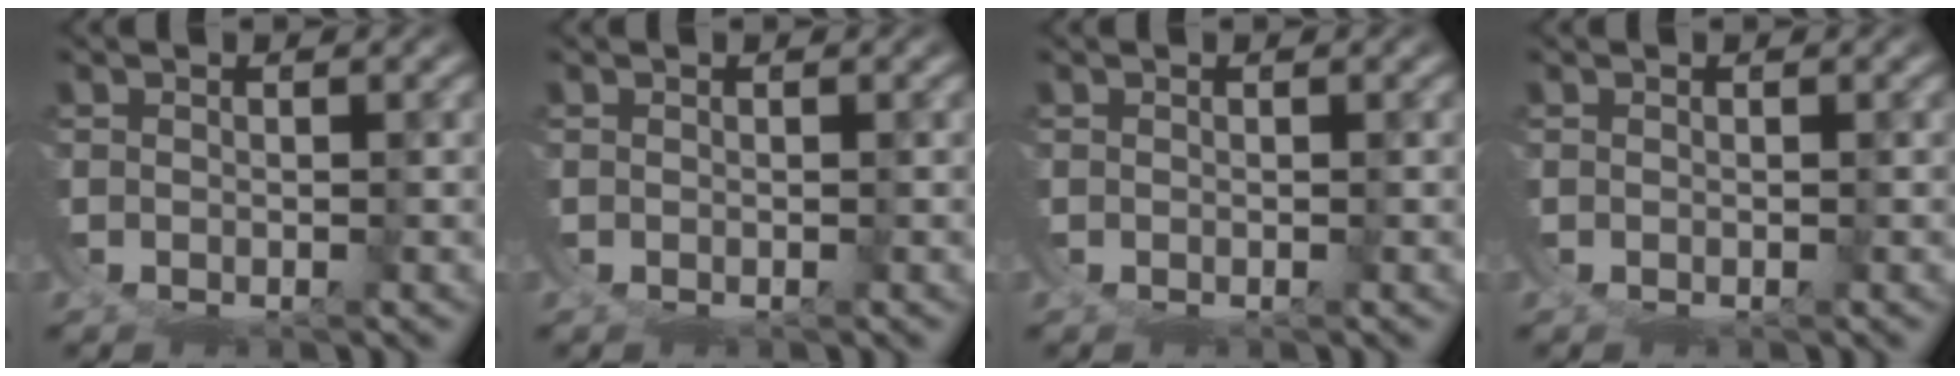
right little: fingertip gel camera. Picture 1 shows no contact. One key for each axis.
{"total": 0.0}
{"total": 0.0}
{"total": 0.0}